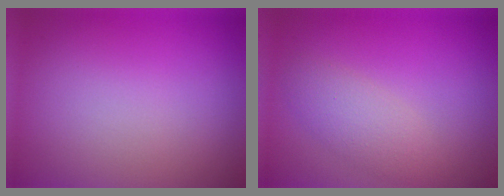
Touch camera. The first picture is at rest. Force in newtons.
{"total": 2.5, "press": 2.5, "slide": 0.1}